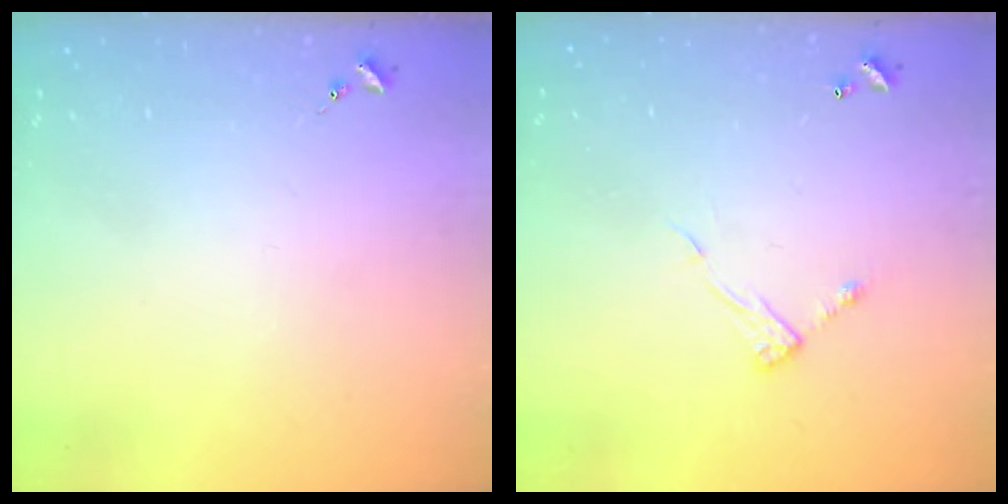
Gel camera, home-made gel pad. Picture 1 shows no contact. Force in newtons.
{"total": 6.6, "press": 6.6, "slide": 0.3}